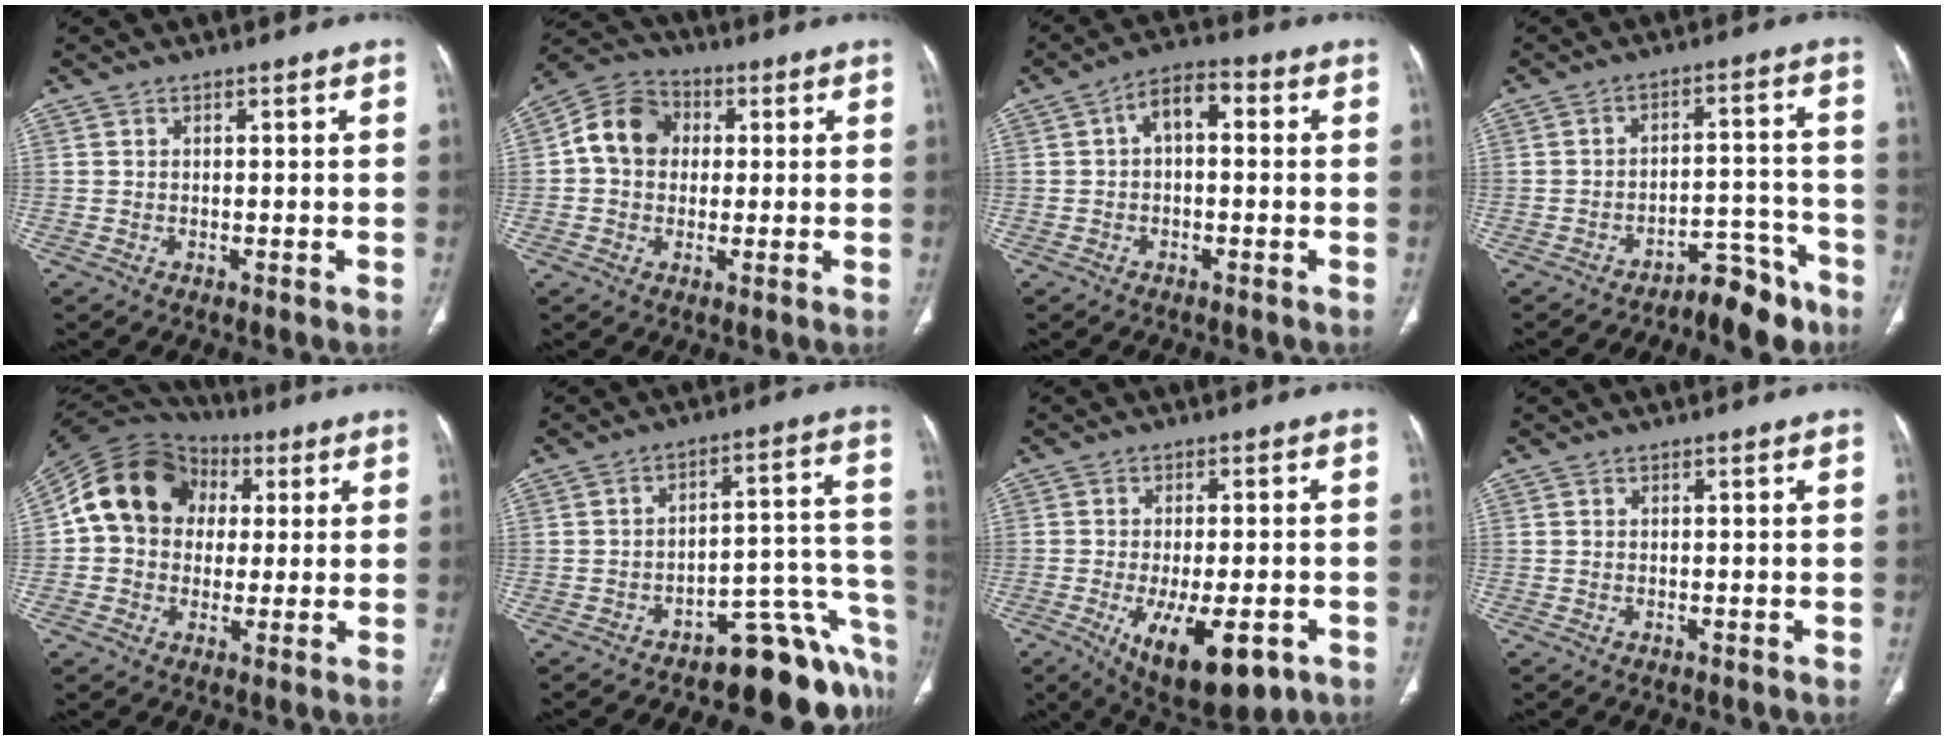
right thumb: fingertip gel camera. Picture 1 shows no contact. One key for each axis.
{"total": 9.7, "fx": 1.1, "fy": 8.1, "fz": 5.2, "tx": -0.076, "ty": 0.023, "tz": 0.005}
{"total": 5.8, "fx": 0.5, "fy": 3.3, "fz": 4.7, "tx": -0.067, "ty": 0.024, "tz": -0.002}
{"total": 8.0, "fx": -6.8, "fy": 3.0, "fz": 2.9, "tx": -0.013, "ty": 0.084, "tz": -0.103}
{"total": 15.6, "fx": 2.7, "fy": 13.0, "fz": 8.3, "tx": -0.133, "ty": 0.031, "tz": 0.039}
{"total": 15.2, "fx": -11.0, "fy": 6.0, "fz": 8.6, "tx": -0.025, "ty": 0.125, "tz": -0.148}
{"total": 15.3, "fx": -6.5, "fy": 6.3, "fz": 12.3, "tx": -0.183, "ty": 0.002, "tz": -0.081}
{"total": 0.0}